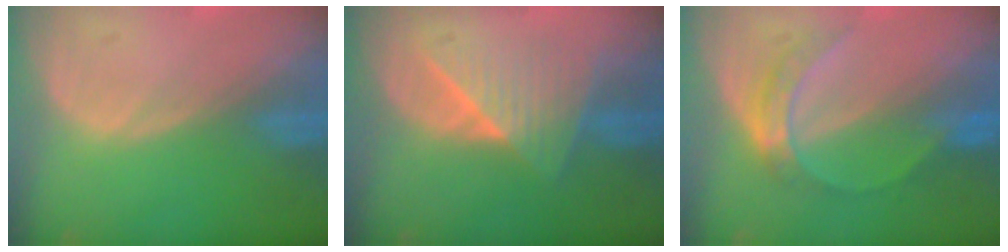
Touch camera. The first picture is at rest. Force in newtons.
{"total": 6.5, "press": 6.3, "slide": 1.5}
{"total": 5.0, "press": 4.7, "slide": 1.6}